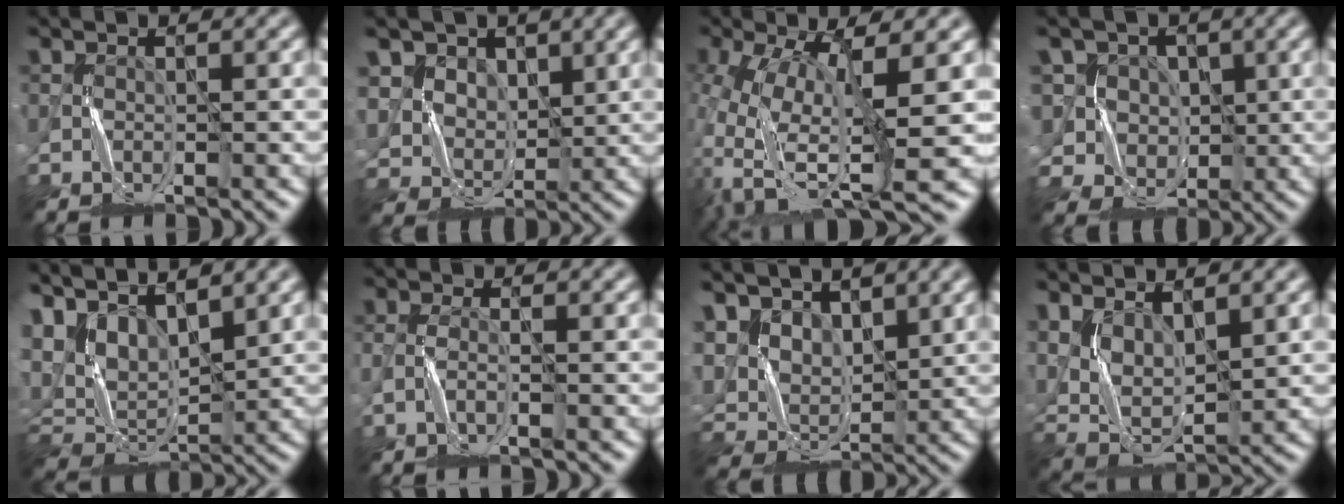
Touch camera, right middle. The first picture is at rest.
{"total": 7.0, "force": [3.4, 5.3, 2.9], "torque": [-0.081, 0.004, 0.067]}
{"total": 9.7, "force": [-1.5, 3.5, 8.9], "torque": [-0.176, -0.015, -0.028]}
{"total": 6.1, "force": [2.2, 5.3, 2.0], "torque": [-0.046, 0.000, 0.036]}
{"total": 7.0, "force": [3.6, 3.9, 4.5], "torque": [-0.101, 0.013, 0.069]}
{"total": 1.2, "force": [-0.9, 0.1, 0.7], "torque": [-0.020, 0.005, -0.022]}
{"total": 6.6, "force": [4.3, 4.0, 3.1], "torque": [-0.086, 0.008, 0.073]}
{"total": 4.9, "force": [2.1, 2.4, 3.7], "torque": [-0.083, -0.007, 0.047]}